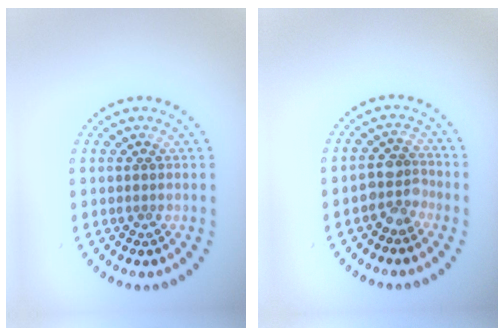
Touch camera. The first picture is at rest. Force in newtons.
{"total": 2.5, "press": 2.1, "slide": 1.3}